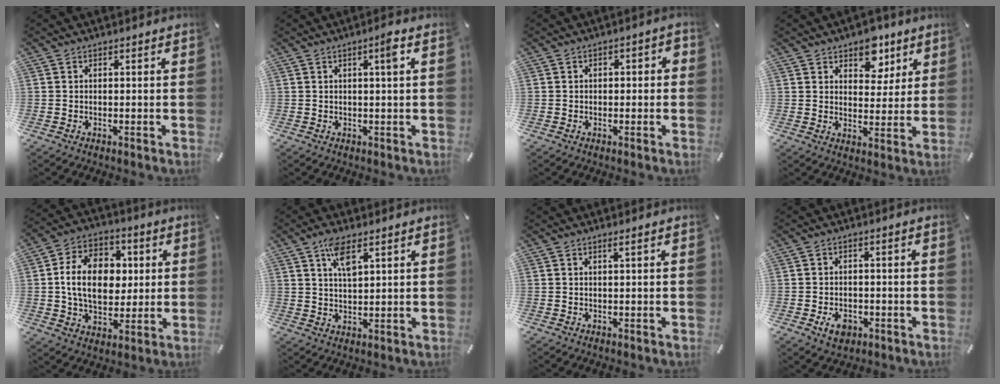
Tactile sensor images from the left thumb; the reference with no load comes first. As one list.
[{"total": 3.3, "force": [1.0, 0.1, 3.1], "torque": [-0.054, -0.002, 0.011]}, {"total": 2.0, "force": [-0.9, 1.3, 1.3], "torque": [-0.022, 0.010, -0.019]}, {"total": 8.3, "force": [5.4, 5.8, 2.4], "torque": [-0.010, -0.036, 0.090]}, {"total": 15.0, "force": [1.1, 11.0, 10.1], "torque": [-0.182, 0.020, 0.020]}, {"total": 6.0, "force": [3.4, 2.3, 4.4], "torque": [-0.078, -0.005, 0.058]}, {"total": 0.9, "force": [0.4, 0.0, 0.8], "torque": [-0.014, 0.000, 0.006]}, {"total": 4.6, "force": [-1.8, 3.3, 2.5], "torque": [-0.047, 0.002, -0.037]}]